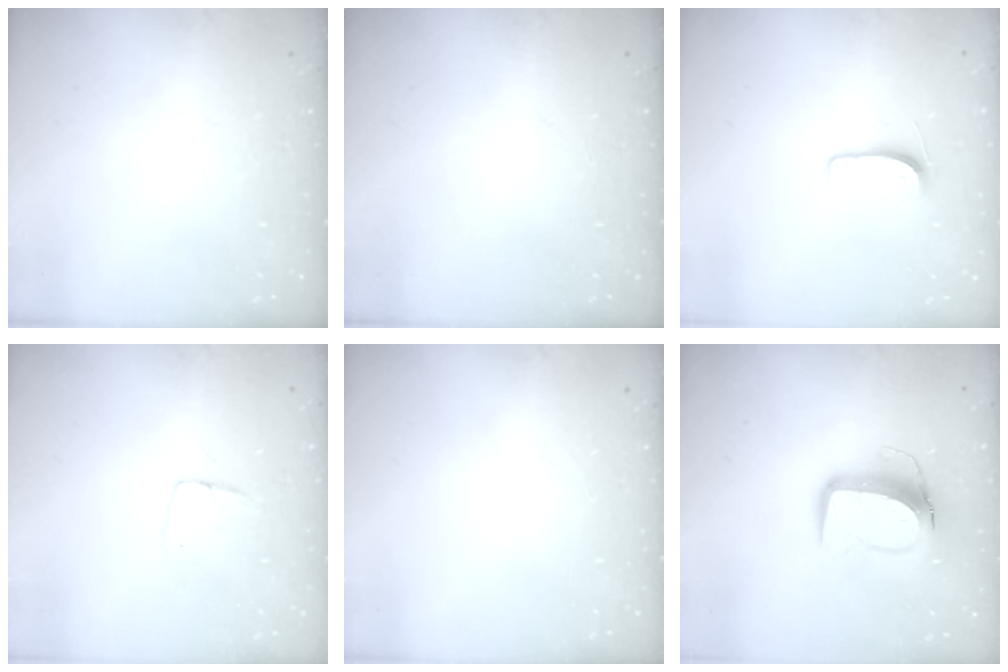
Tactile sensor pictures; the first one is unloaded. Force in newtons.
{"total": 0.0}
{"total": 5.2, "press": 5.2, "slide": 0.5}
{"total": 4.8, "press": 4.8, "slide": 0.3}
{"total": 0.0}
{"total": 11.2, "press": 11.1, "slide": 1.2}